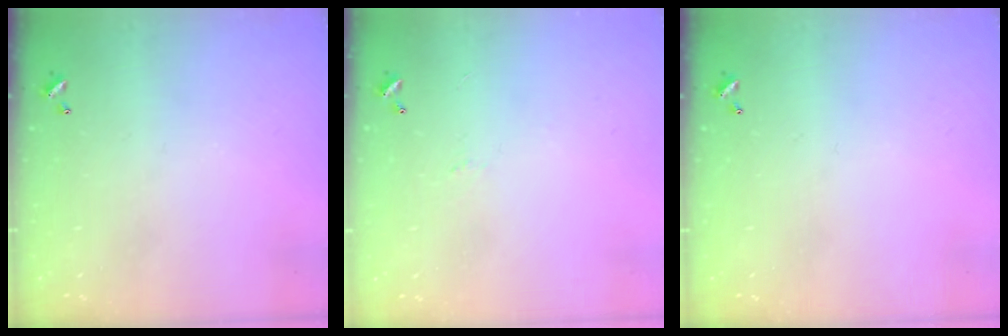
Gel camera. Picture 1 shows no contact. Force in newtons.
{"total": 0.0}
{"total": 0.0}